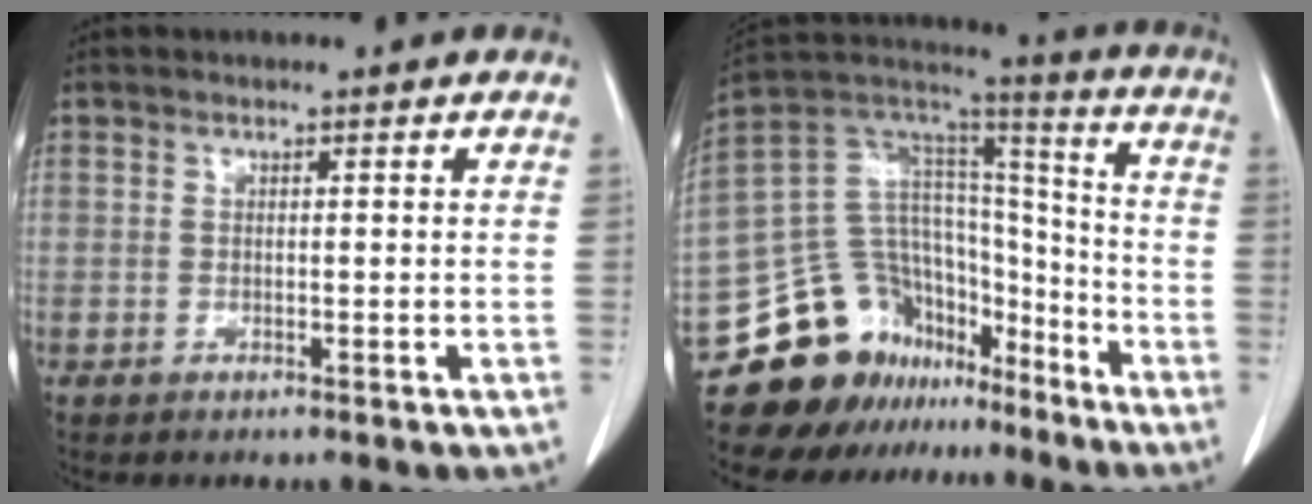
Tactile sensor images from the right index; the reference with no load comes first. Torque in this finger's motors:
{"motor_torque": [0.09, -0.08, -0.20, -0.13]}